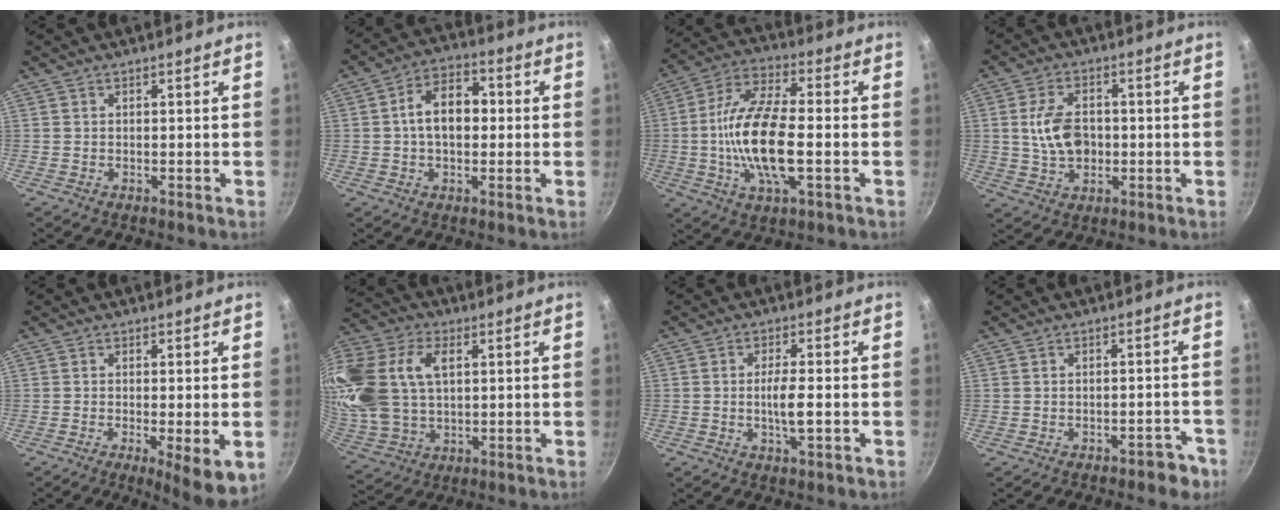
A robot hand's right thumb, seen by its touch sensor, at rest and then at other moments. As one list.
[{"total": 10.0, "force": [0.5, 6.4, 7.7], "torque": [-0.113, 0.025, -0.001]}, {"total": 17.2, "force": [-2.1, 6.5, 15.8], "torque": [-0.314, 0.017, -0.042]}, {"total": 8.9, "force": [0.1, 6.0, 6.6], "torque": [-0.109, 0.004, 0.005]}, {"total": 8.0, "force": [-2.3, 1.9, 7.4], "torque": [-0.111, -0.020, -0.035]}, {"total": 26.2, "force": [5.4, 17.2, 19.0], "torque": [-0.469, 0.036, 0.113]}, {"total": 5.0, "force": [-0.7, 1.5, 4.8], "torque": [-0.091, -0.001, -0.014]}, {"total": 4.2, "force": [-3.0, 1.9, 2.1], "torque": [-0.017, 0.032, -0.035]}]